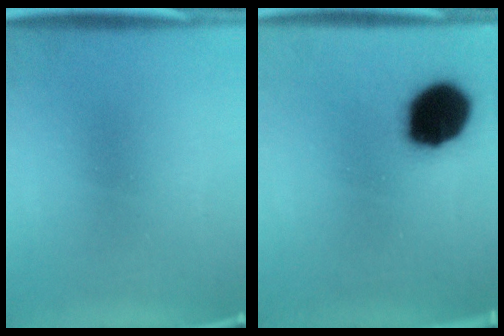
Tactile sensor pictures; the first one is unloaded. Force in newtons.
{"total": 17.3}